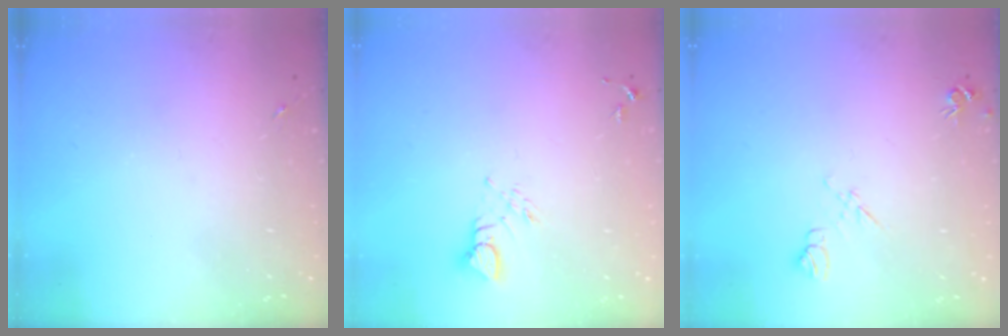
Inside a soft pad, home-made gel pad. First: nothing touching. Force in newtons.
{"total": 3.8, "press": 3.8, "slide": 0.3}
{"total": 7.8, "press": 7.8, "slide": 0.9}